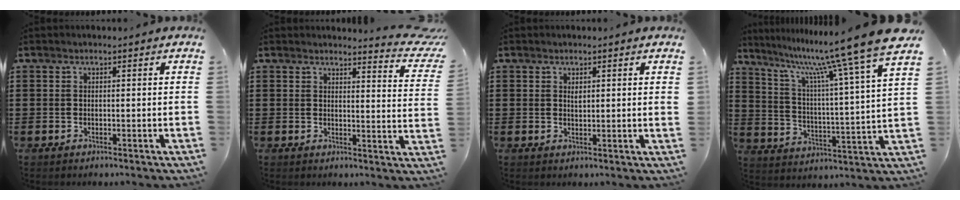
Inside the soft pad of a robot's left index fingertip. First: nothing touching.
{"total": 3.8, "force": [3.6, 0.1, 1.3], "torque": [-0.025, -0.023, 0.060]}
{"total": 1.4, "force": [0.7, 0.2, 1.1], "torque": [-0.016, -0.002, 0.011]}
{"total": 12.2, "force": [10.2, -1.2, 6.5], "torque": [-0.150, -0.072, 0.156]}